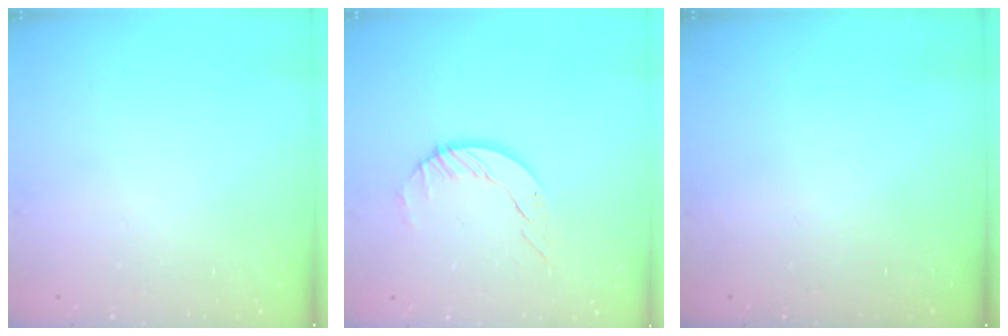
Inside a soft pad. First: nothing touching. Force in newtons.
{"total": 5.2, "press": 5.2, "slide": 0.5}
{"total": 0.0}